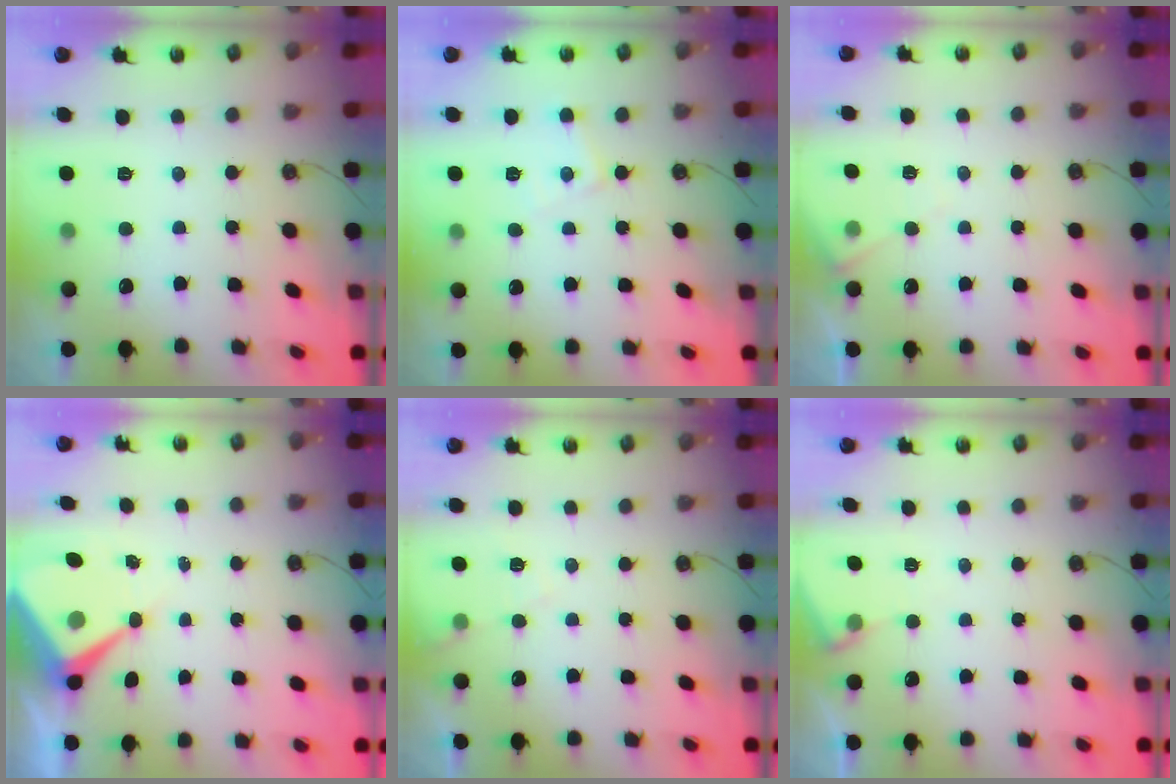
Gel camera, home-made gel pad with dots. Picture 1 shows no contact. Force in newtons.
{"total": 6.3, "press": 6.3, "slide": 0.3}
{"total": 6.1, "press": 6.1, "slide": 0.8}
{"total": 8.6, "press": 8.6, "slide": 0.8}
{"total": 5.9, "press": 5.8, "slide": 0.8}
{"total": 4.4, "press": 4.3, "slide": 0.6}